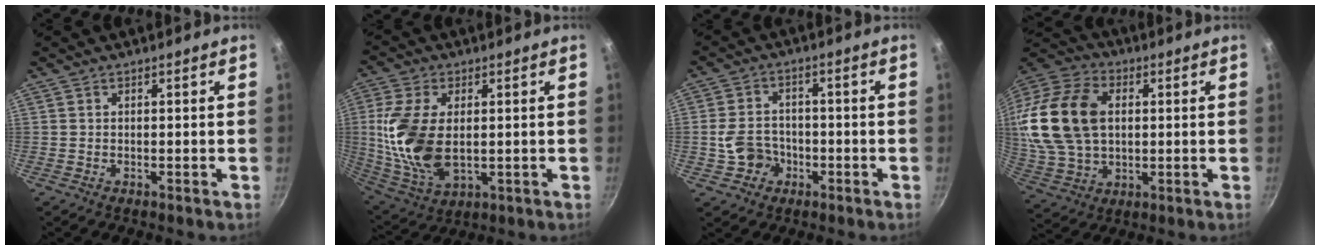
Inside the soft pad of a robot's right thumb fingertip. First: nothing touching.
{"total": 15.8, "force": [1.0, 9.2, 12.8], "torque": [-0.254, -0.012, 0.028]}
{"total": 5.9, "force": [-1.8, 5.1, 2.4], "torque": [-0.028, 0.025, -0.033]}
{"total": 21.2, "force": [2.8, 14.6, 15.1], "torque": [-0.285, 0.015, 0.056]}